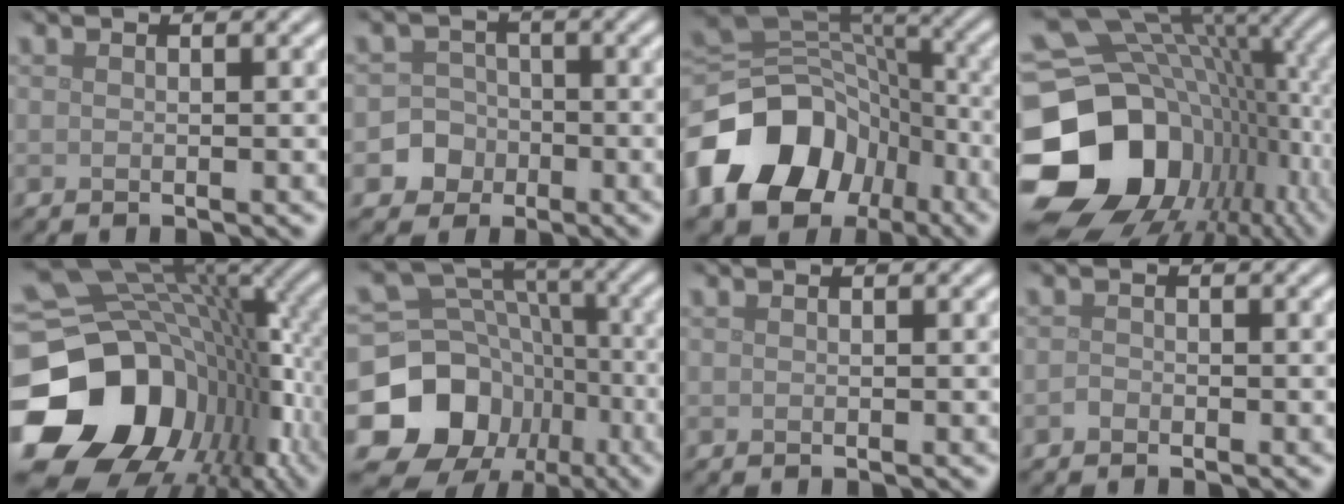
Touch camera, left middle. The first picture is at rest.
{"total": 4.4, "force": [-1.8, 4.0, 0.5], "torque": [0.023, -0.001, -0.051]}
{"total": 13.8, "force": [-5.9, 10.4, 6.9], "torque": [-0.153, -0.005, -0.107]}
{"total": 19.5, "force": [-2.9, 14.9, 12.2], "torque": [-0.264, -0.022, -0.022]}
{"total": 19.4, "force": [-4.3, 15.2, 11.3], "torque": [-0.251, -0.029, -0.058]}
{"total": 14.7, "force": [-6.2, 12.2, 5.4], "torque": [-0.130, 0.002, -0.117]}
{"total": 0.0}
{"total": 0.6, "force": [-0.4, 0.4, 0.2], "torque": [-0.003, -0.001, -0.010]}